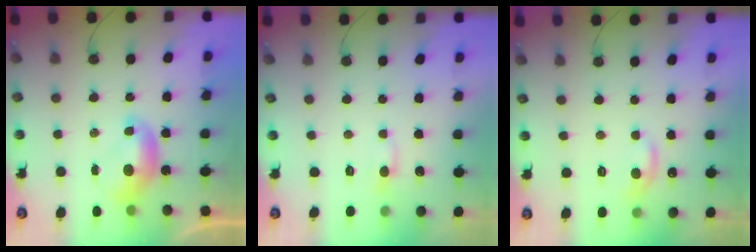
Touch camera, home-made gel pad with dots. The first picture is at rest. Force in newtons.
{"total": 0.7, "press": 0.3, "slide": 0.6}
{"total": 1.7, "press": 1.6, "slide": 0.7}